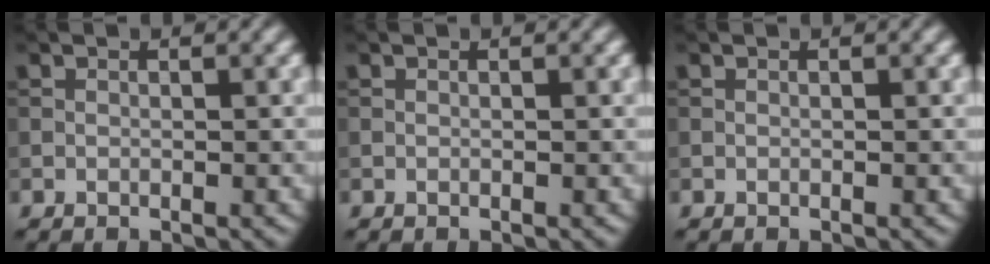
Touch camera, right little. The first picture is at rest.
{"total": 0.0}
{"total": 0.0}